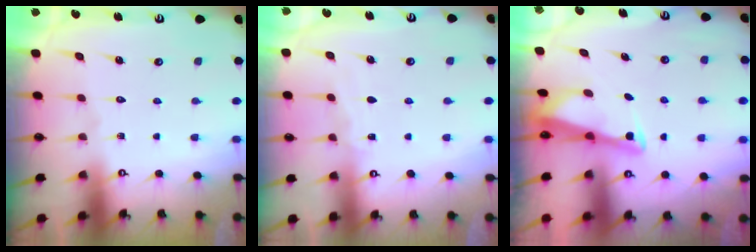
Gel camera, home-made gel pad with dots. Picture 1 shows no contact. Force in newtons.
{"total": 3.7, "press": 3.6, "slide": 0.5}
{"total": 3.0, "press": 2.9, "slide": 0.3}